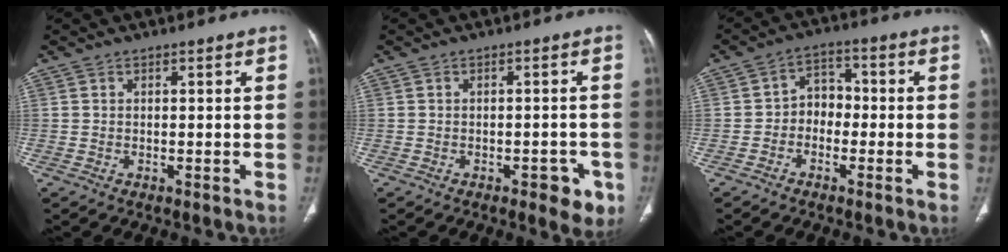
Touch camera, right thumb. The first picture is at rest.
{"total": 5.1, "force": [-2.4, 2.5, 3.8], "torque": [-0.023, 0.008, -0.026]}
{"total": 5.2, "force": [-1.4, 4.1, 2.8], "torque": [-0.016, 0.029, -0.038]}